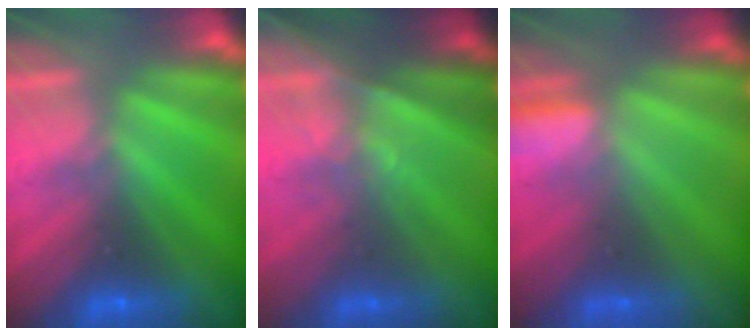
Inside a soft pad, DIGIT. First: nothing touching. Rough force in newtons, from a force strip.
{"total": 1.4}
{"total": 2.9}